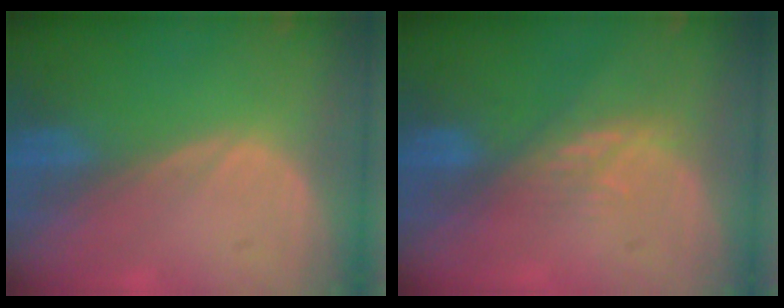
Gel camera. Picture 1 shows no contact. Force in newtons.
{"total": 3.7, "press": 3.4, "slide": 1.5}